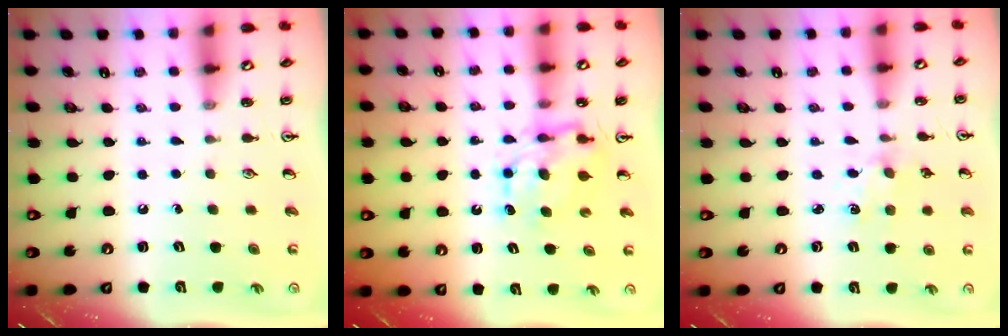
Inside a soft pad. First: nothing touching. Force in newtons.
{"total": 7.3, "press": 7.3, "slide": 0.3}
{"total": 1.5, "press": 1.5, "slide": 0.3}